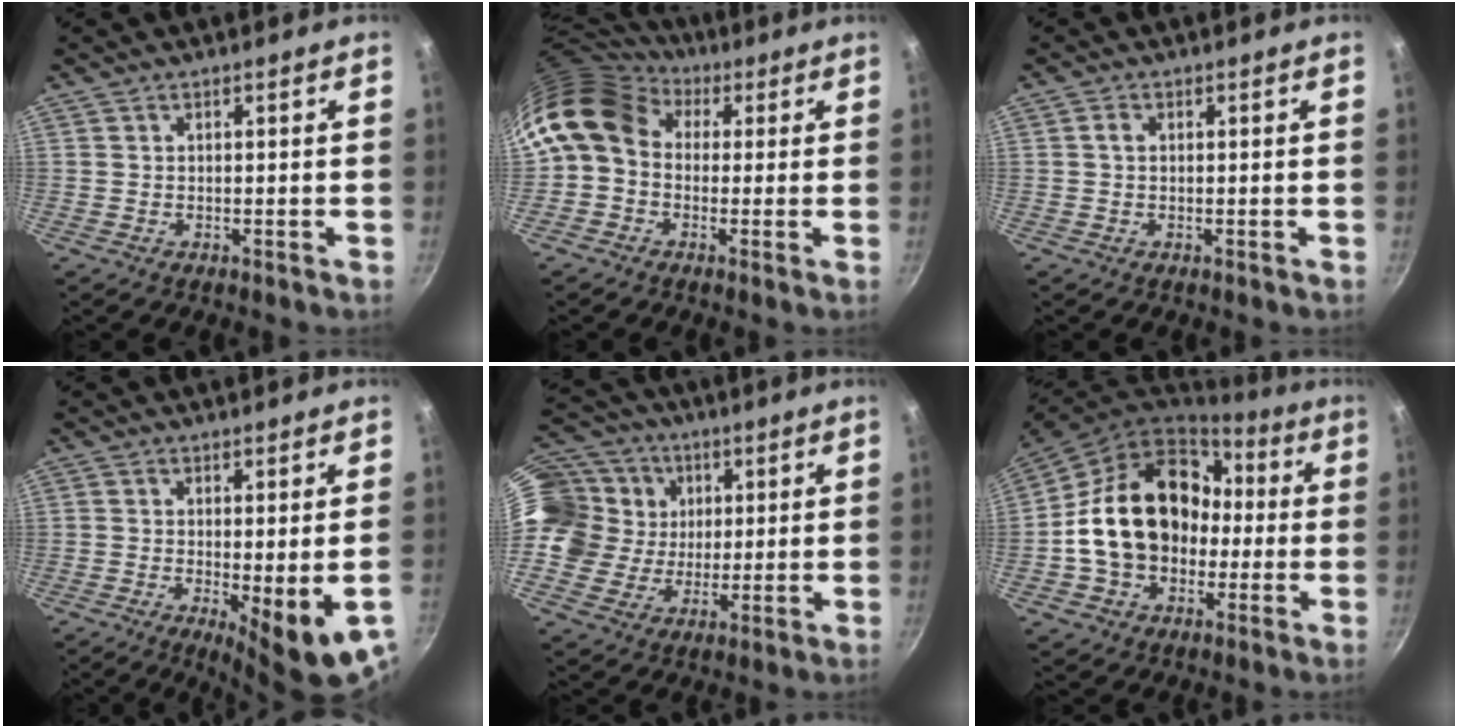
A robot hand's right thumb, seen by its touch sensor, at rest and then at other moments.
{"total": 11.9, "force": [2.3, 9.4, 6.9], "torque": [-0.113, 0.018, 0.017]}
{"total": 1.4, "force": [0.3, 1.0, 1.0], "torque": [-0.019, 0.004, 0.003]}
{"total": 9.5, "force": [-2.4, 1.9, 9.0], "torque": [-0.124, -0.020, -0.024]}
{"total": 19.8, "force": [4.1, 17.2, 8.9], "torque": [-0.185, 0.017, 0.072]}
{"total": 21.4, "force": [-0.2, 16.5, 13.6], "torque": [-0.219, 0.059, 0.002]}